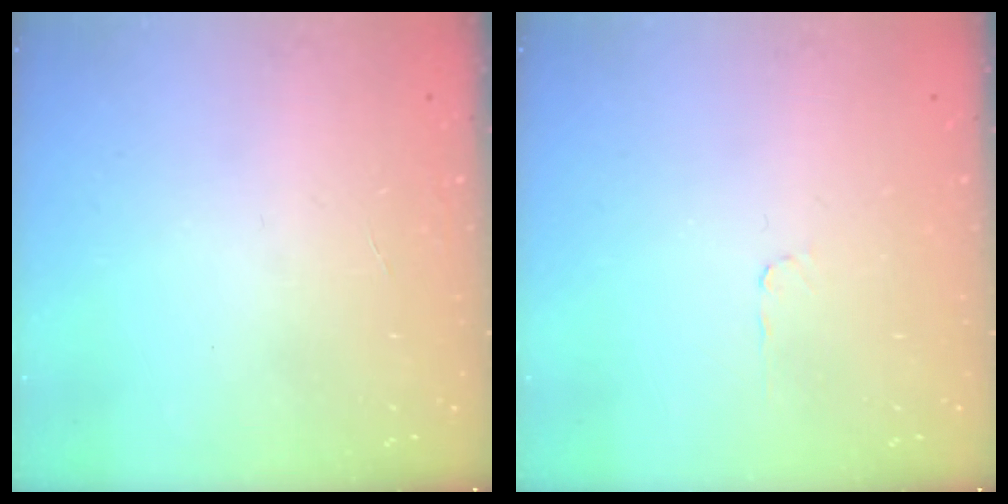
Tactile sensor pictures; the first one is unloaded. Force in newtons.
{"total": 2.8, "press": 2.8, "slide": 0.4}